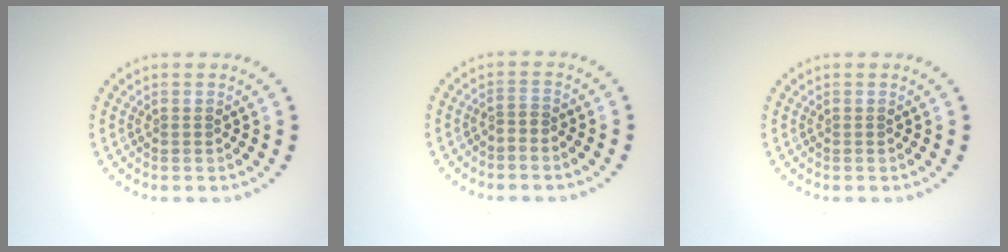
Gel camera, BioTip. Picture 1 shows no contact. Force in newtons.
{"total": 0.7, "press": 0.3, "slide": 0.6}
{"total": 0.0}